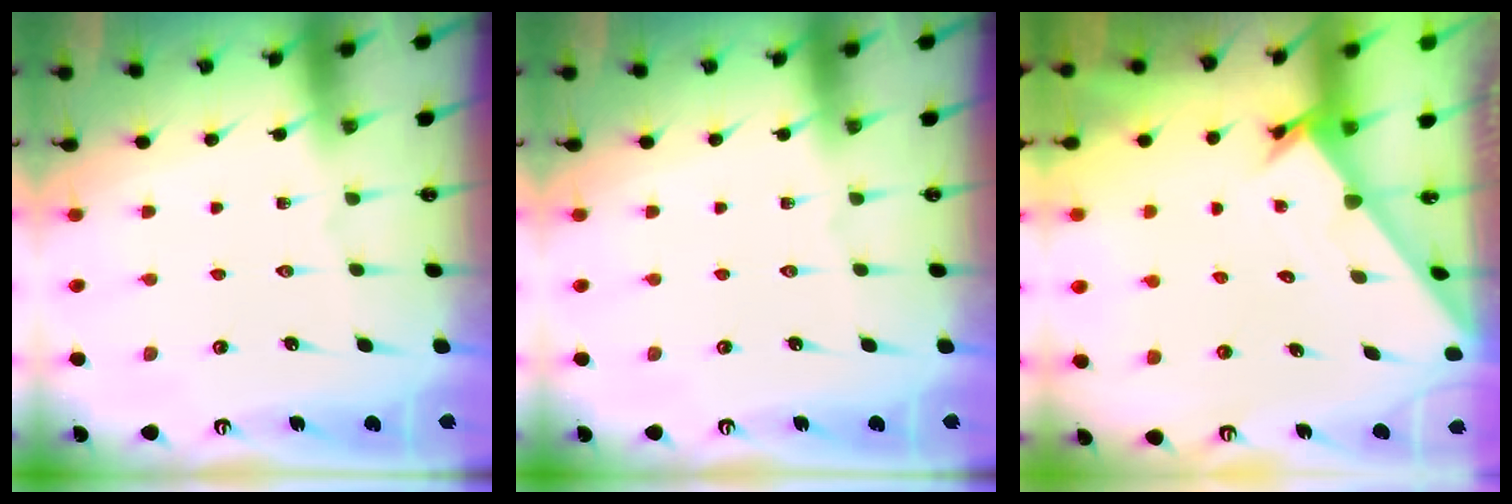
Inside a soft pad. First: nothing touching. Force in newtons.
{"total": 0.0}
{"total": 1.6, "press": 1.6, "slide": 0.1}